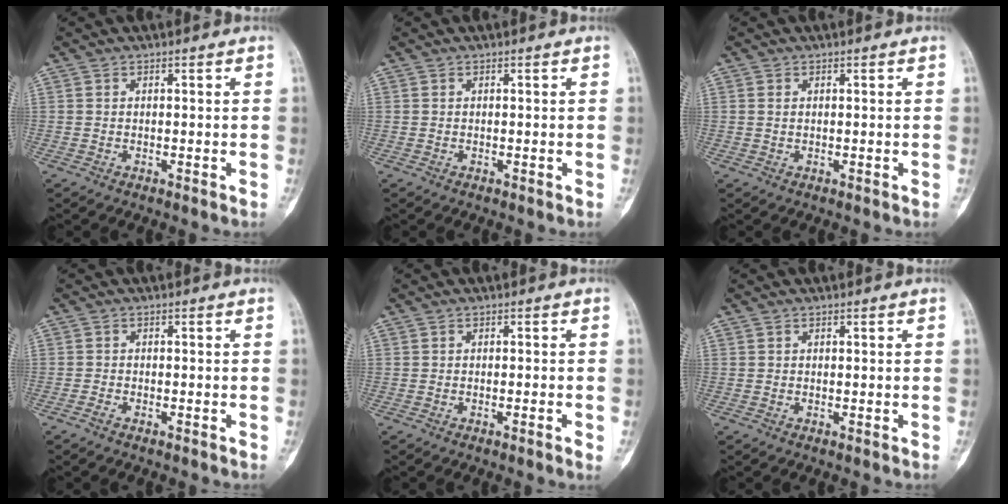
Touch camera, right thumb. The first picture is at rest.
{"total": 0.0}
{"total": 0.7, "force": [0.2, 0.4, 0.5], "torque": [-0.011, 0.002, 0.005]}
{"total": 1.0, "force": [-0.8, 0.4, 0.5], "torque": [-0.016, 0.001, -0.018]}
{"total": 1.3, "force": [-0.6, 0.0, 1.2], "torque": [-0.024, 0.000, -0.007]}
{"total": 0.0}